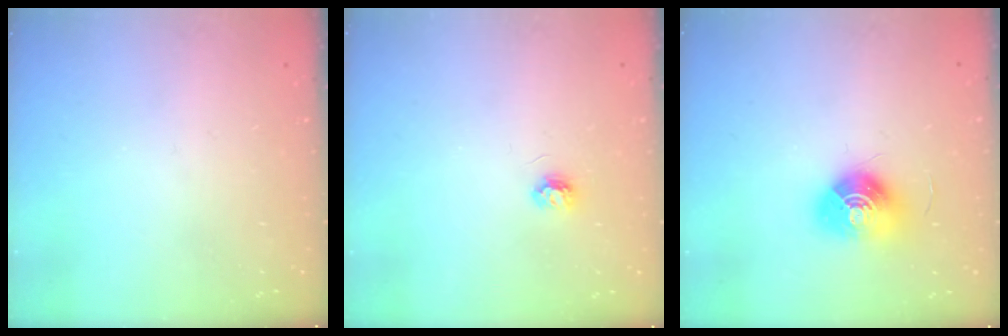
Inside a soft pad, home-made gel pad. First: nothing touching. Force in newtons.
{"total": 3.6, "press": 3.6, "slide": 0.4}
{"total": 11.1, "press": 11.1, "slide": 0.2}